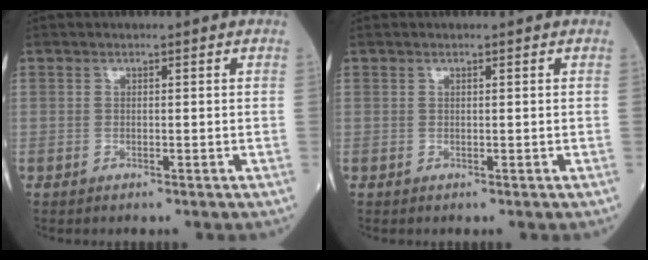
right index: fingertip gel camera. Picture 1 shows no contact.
{"total": 0.0}